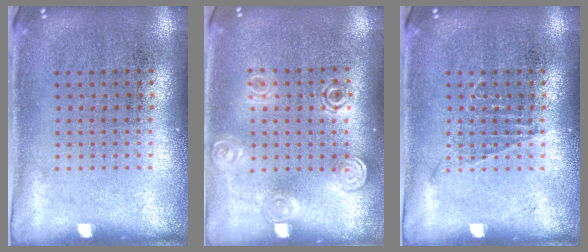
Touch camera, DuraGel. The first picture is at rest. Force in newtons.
{"total": 1.4, "press": 1.2, "slide": 0.7}
{"total": 0.7, "press": 0.7, "slide": 0.1}